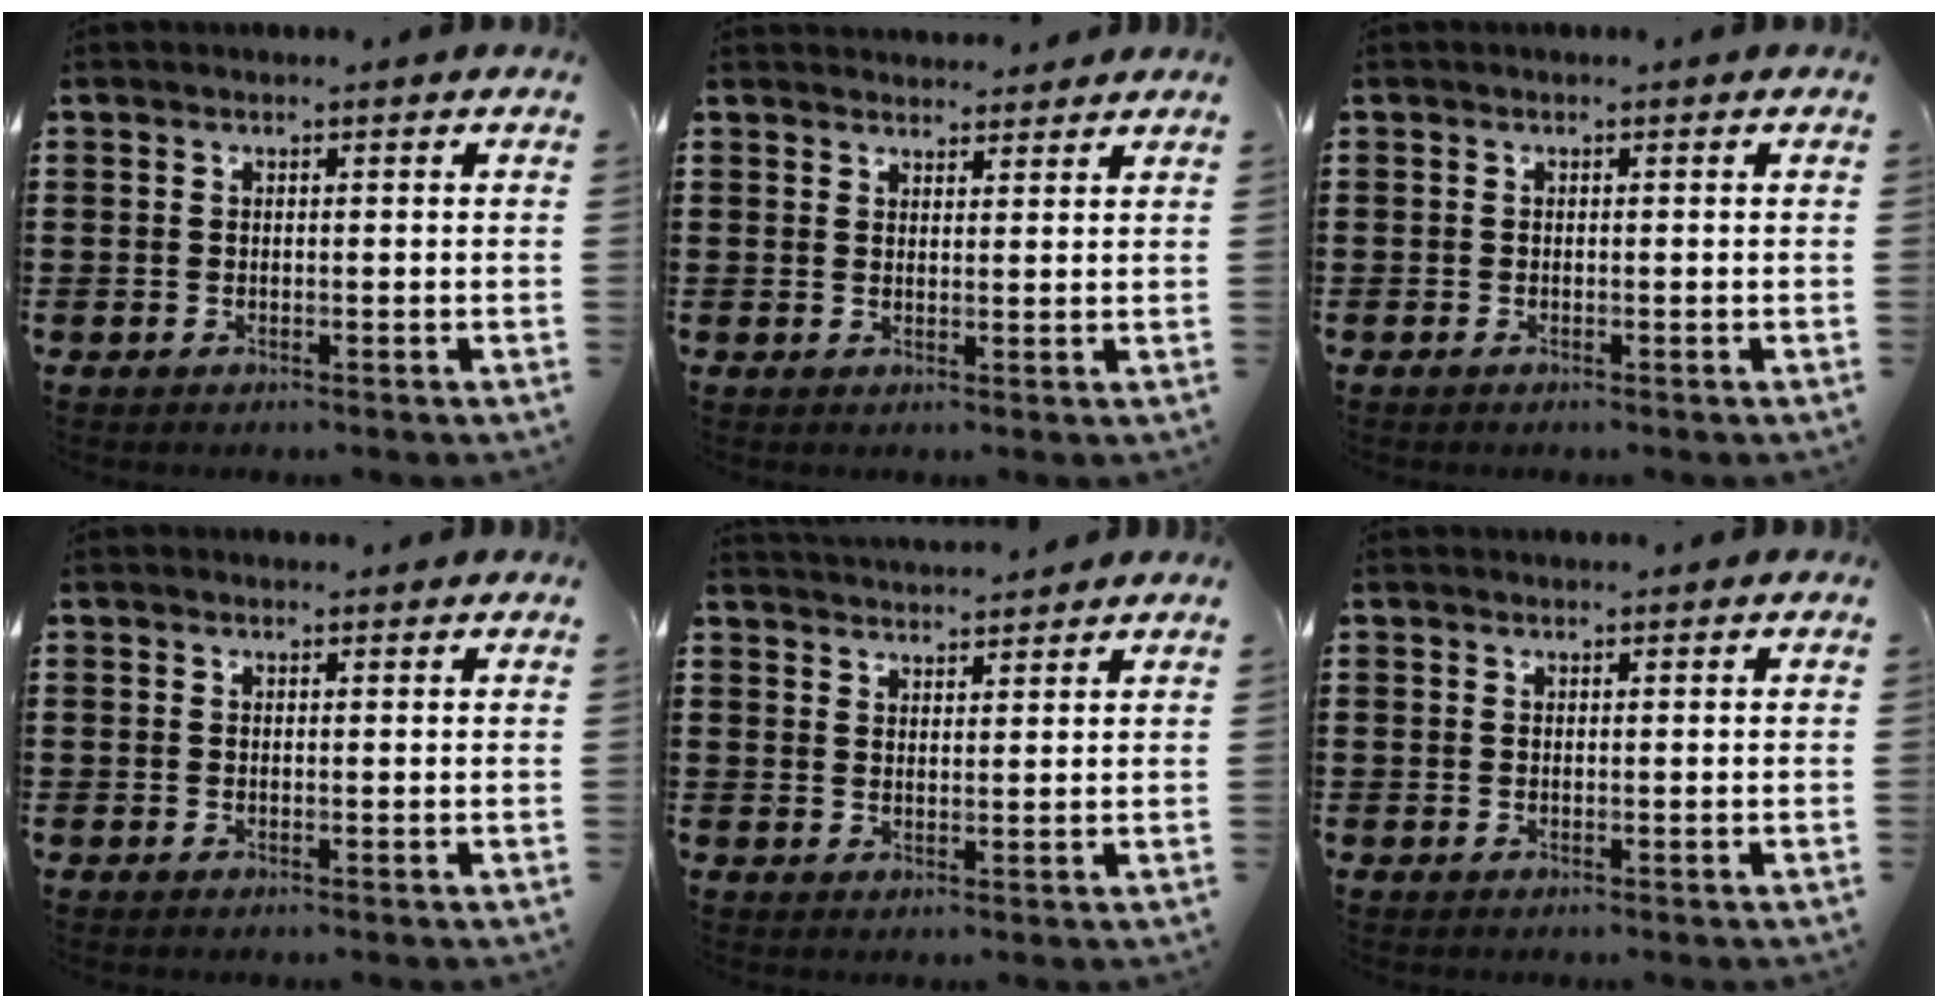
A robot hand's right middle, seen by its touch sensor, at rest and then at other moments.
{"total": 2.6, "force": [2.5, 0.3, -0.3], "torque": [0.007, -0.004, 0.047]}
{"total": 0.0}
{"total": 0.6, "force": [0.6, 0.0, 0.0], "torque": [0.006, -0.003, 0.010]}
{"total": 3.0, "force": [3.0, -0.2, -0.4], "torque": [-0.001, -0.010, 0.056]}
{"total": 0.7, "force": [0.7, 0.1, 0.0], "torque": [0.006, -0.003, 0.012]}